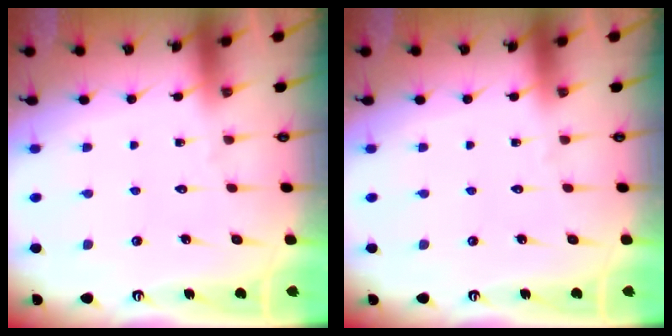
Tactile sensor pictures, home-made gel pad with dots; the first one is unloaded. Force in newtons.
{"total": 0.0}